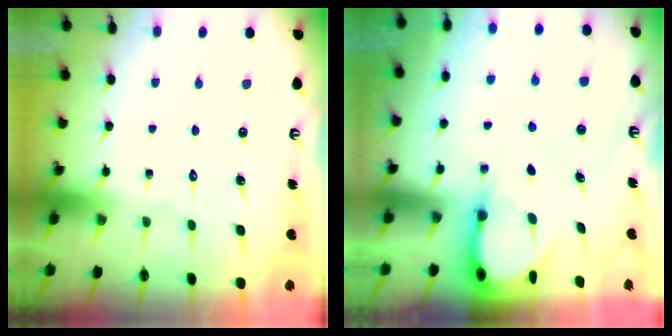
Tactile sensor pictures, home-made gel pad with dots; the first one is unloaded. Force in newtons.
{"total": 3.2, "press": 3.2, "slide": 0.3}